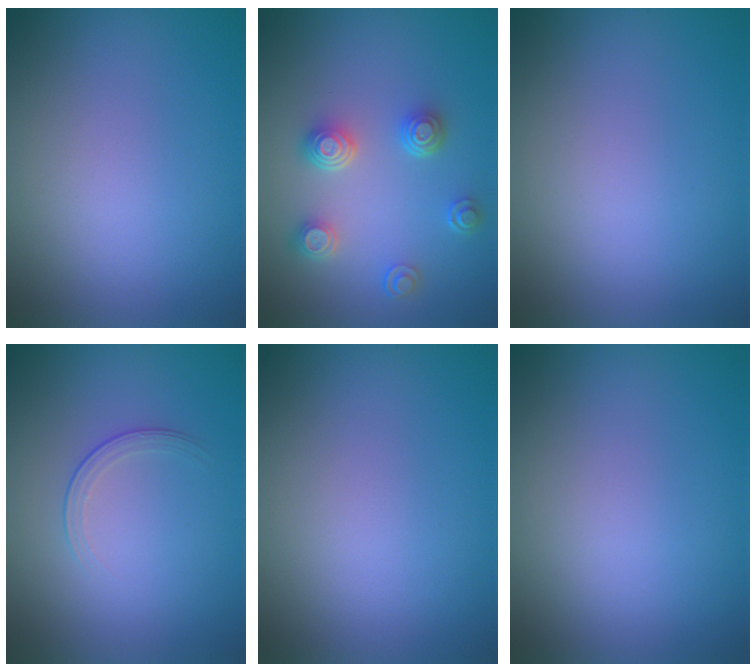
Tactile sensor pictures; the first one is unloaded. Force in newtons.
{"total": 3.8, "press": 3.0, "slide": 2.4}
{"total": 0.0}
{"total": 1.5, "press": 0.7, "slide": 1.4}
{"total": 0.0}
{"total": 0.0}